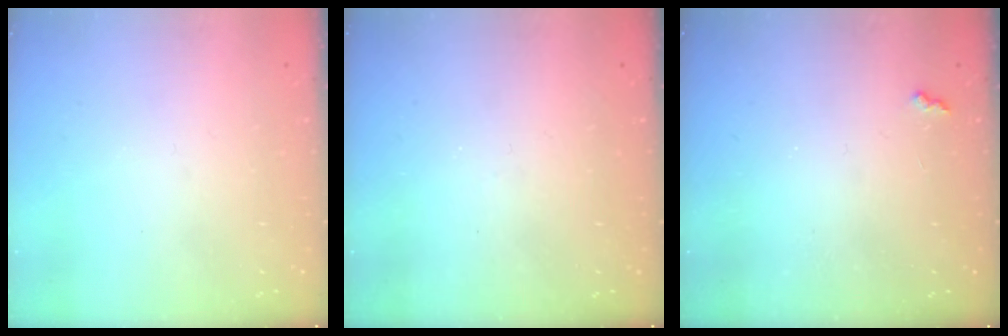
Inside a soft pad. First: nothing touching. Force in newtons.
{"total": 4.4, "press": 4.4, "slide": 0.6}
{"total": 2.6, "press": 2.5, "slide": 0.5}